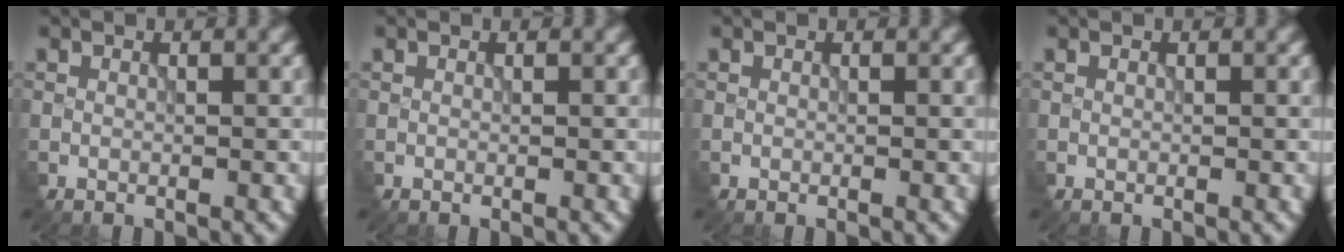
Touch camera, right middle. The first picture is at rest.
{"total": 0.0}
{"total": 0.0}
{"total": 0.0}